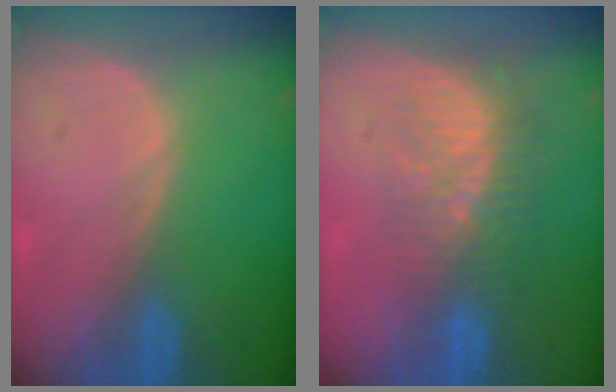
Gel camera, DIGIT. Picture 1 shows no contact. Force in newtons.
{"total": 8.6, "press": 7.5, "slide": 4.3}